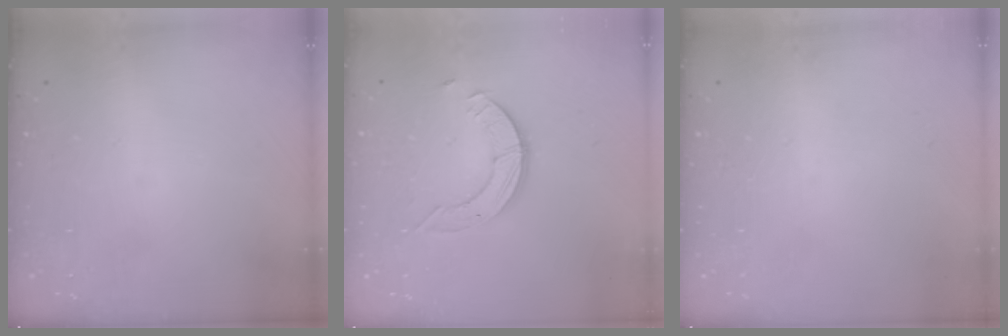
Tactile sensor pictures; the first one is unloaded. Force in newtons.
{"total": 3.6, "press": 3.5, "slide": 0.3}
{"total": 0.0}